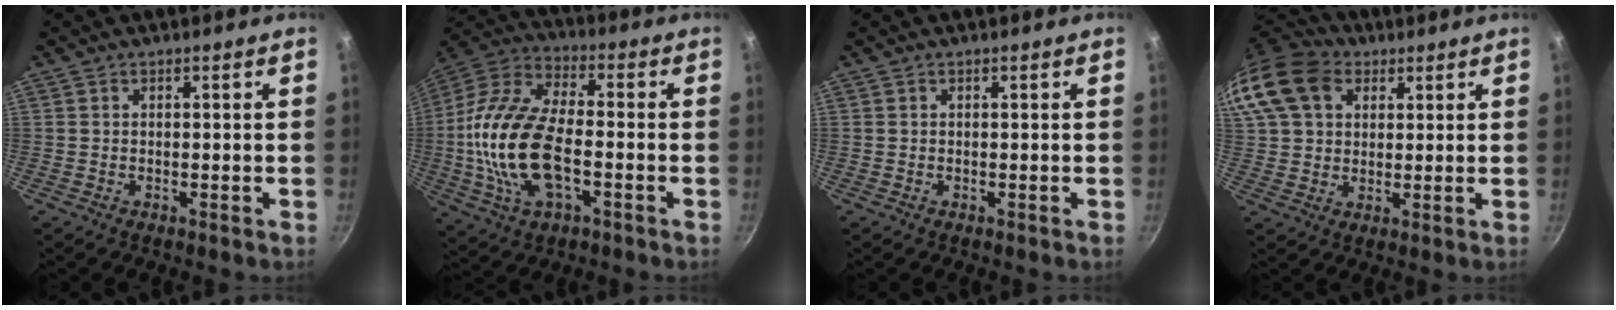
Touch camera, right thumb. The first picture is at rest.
{"total": 20.0, "force": [-3.2, 10.1, 16.9], "torque": [-0.335, 0.028, -0.074]}
{"total": 0.0}
{"total": 18.6, "force": [7.2, 13.9, 10.1], "torque": [-0.220, 0.028, 0.125]}